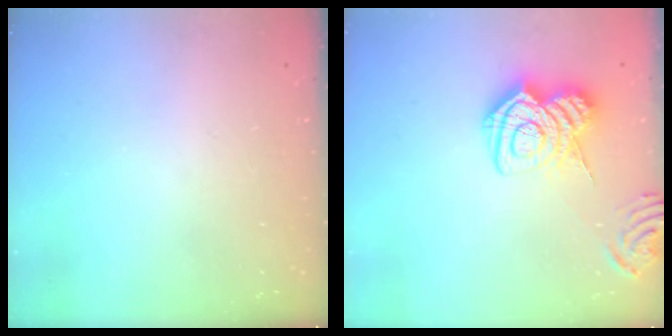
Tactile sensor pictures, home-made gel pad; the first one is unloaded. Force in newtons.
{"total": 16.7, "press": 16.7, "slide": 1.3}